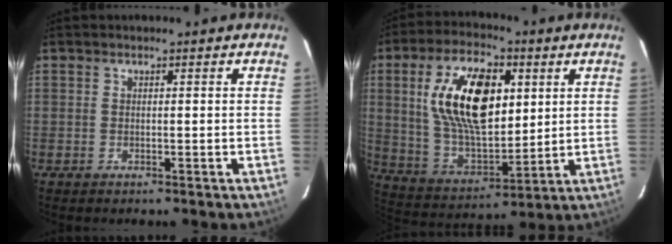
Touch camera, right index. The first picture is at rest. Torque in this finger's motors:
{"motor_torque": [0.91, 0.28, 1.05, 0.21]}